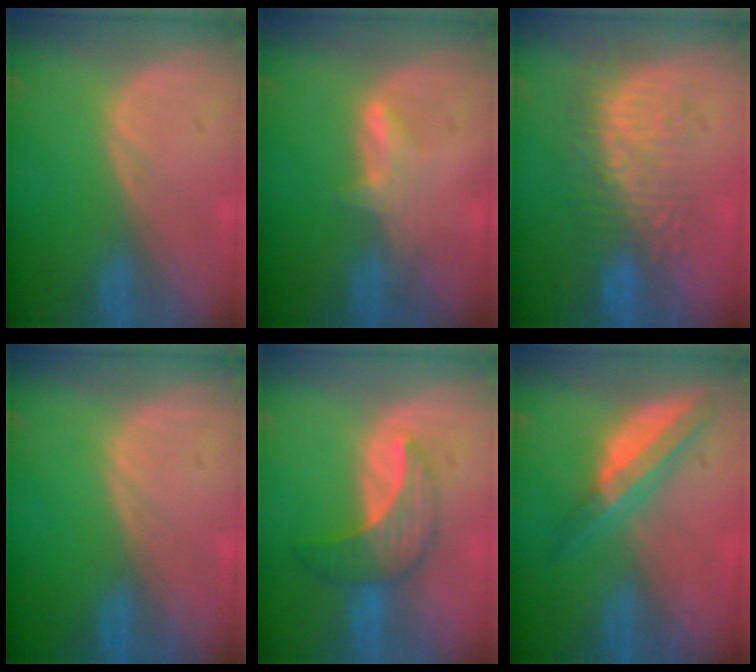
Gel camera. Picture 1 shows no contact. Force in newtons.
{"total": 2.9, "press": 2.9, "slide": 0.4}
{"total": 9.1, "press": 8.6, "slide": 3.0}
{"total": 0.0}
{"total": 7.3, "press": 6.8, "slide": 2.7}
{"total": 6.7, "press": 5.6, "slide": 3.7}